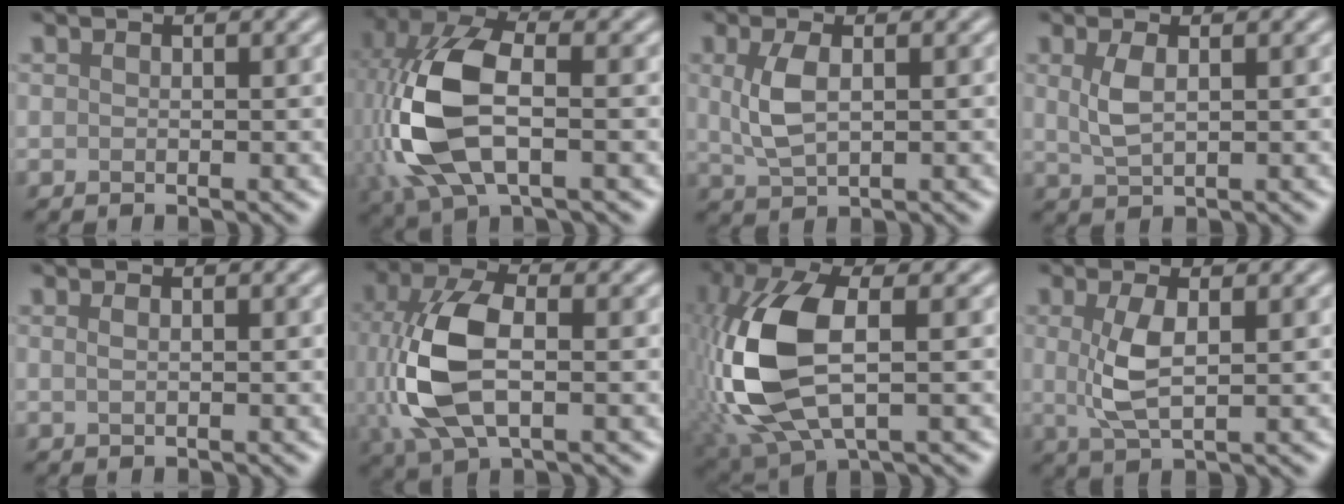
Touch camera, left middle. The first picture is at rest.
{"total": 10.9, "force": [-0.9, 5.6, 9.3], "torque": [-0.229, 0.006, -0.023]}
{"total": 3.4, "force": [0.6, 1.6, 3.0], "torque": [-0.071, 0.000, 0.015]}
{"total": 2.5, "force": [0.7, 1.0, 2.2], "torque": [-0.054, -0.001, 0.016]}
{"total": 0.9, "force": [0.3, 0.4, 0.7], "torque": [-0.009, -0.004, 0.003]}
{"total": 8.6, "force": [-0.2, 4.6, 7.3], "torque": [-0.171, 0.002, -0.006]}
{"total": 11.4, "force": [-0.5, 5.4, 10.0], "torque": [-0.243, 0.000, -0.012]}
{"total": 3.7, "force": [0.5, 1.3, 3.4], "torque": [-0.081, -0.003, 0.010]}